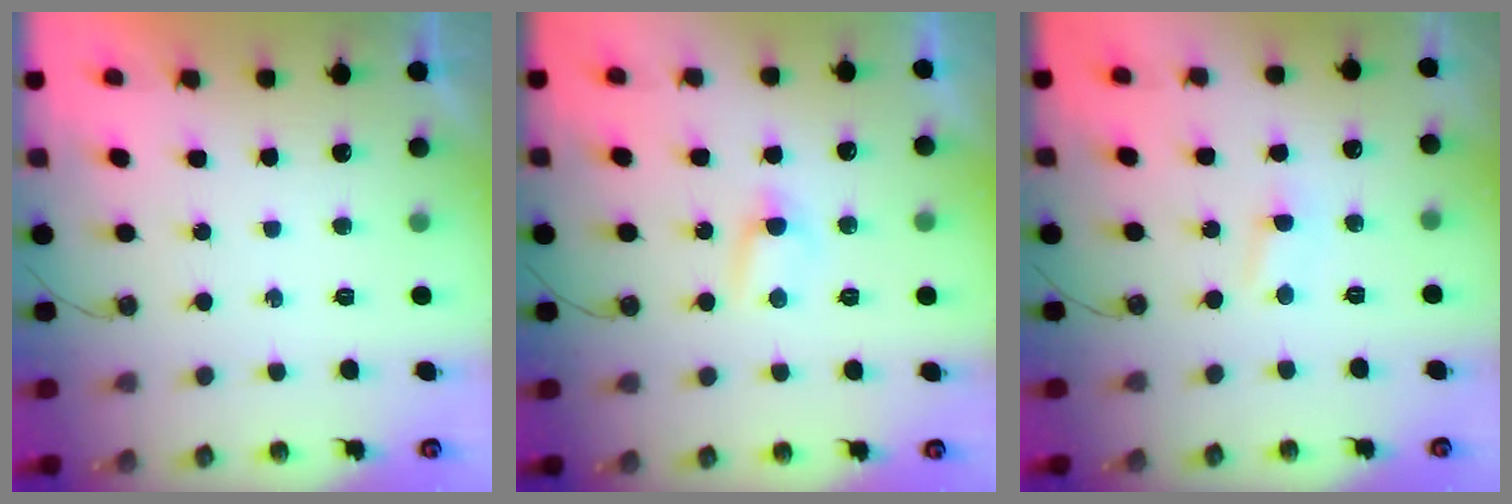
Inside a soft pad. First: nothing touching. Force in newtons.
{"total": 4.0, "press": 3.9, "slide": 0.6}
{"total": 1.5, "press": 1.4, "slide": 0.2}